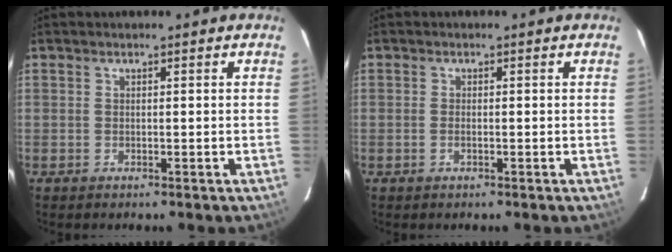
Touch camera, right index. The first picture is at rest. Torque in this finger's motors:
{"motor_torque": [-0.13, 0.06, -0.06, 0.00]}